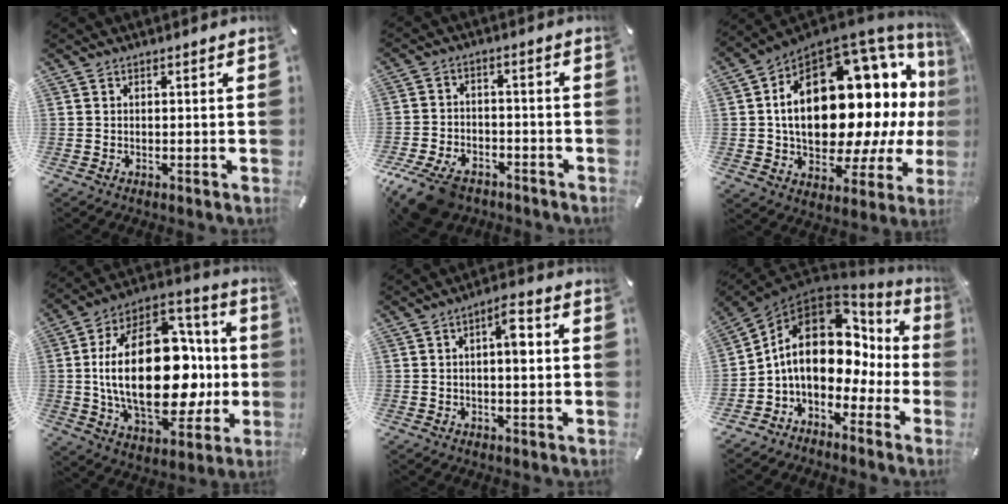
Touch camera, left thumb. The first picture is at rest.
{"total": 10.1, "force": [-6.7, 5.9, 4.7], "torque": [-0.097, 0.036, -0.121]}
{"total": 29.5, "force": [4.1, 16.6, 24.0], "torque": [-0.405, -0.044, 0.079]}
{"total": 31.3, "force": [-0.3, 18.2, 25.5], "torque": [-0.474, -0.007, 0.004]}
{"total": 6.0, "force": [0.5, 2.3, 5.5], "torque": [-0.082, 0.006, 0.002]}
{"total": 16.5, "force": [1.9, 11.7, 11.5], "torque": [-0.203, -0.015, 0.034]}